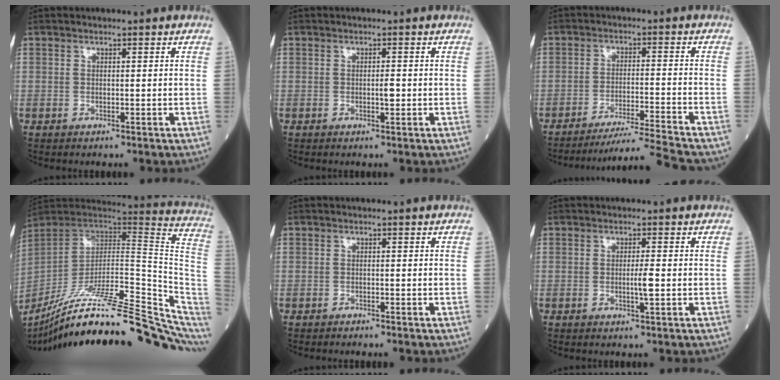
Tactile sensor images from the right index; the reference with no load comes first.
{"total": 1.2, "force": [-0.2, 0.3, 1.2], "torque": [-0.020, -0.001, -0.003]}
{"total": 10.5, "force": [-9.8, -3.0, 2.2], "torque": [-0.029, -0.008, -0.164]}
{"total": 33.7, "force": [-25.9, 4.3, 21.1], "torque": [-0.235, -0.025, -0.381]}
{"total": 1.3, "force": [-1.2, 0.1, 0.5], "torque": [-0.007, 0.000, -0.016]}
{"total": 2.1, "force": [-0.3, -0.1, 2.0], "torque": [-0.038, -0.003, -0.006]}